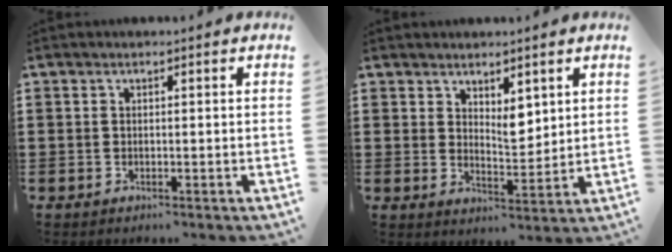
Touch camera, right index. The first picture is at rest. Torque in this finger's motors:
{"motor_torque": [-0.03, 0.26, 0.31, 0.01]}